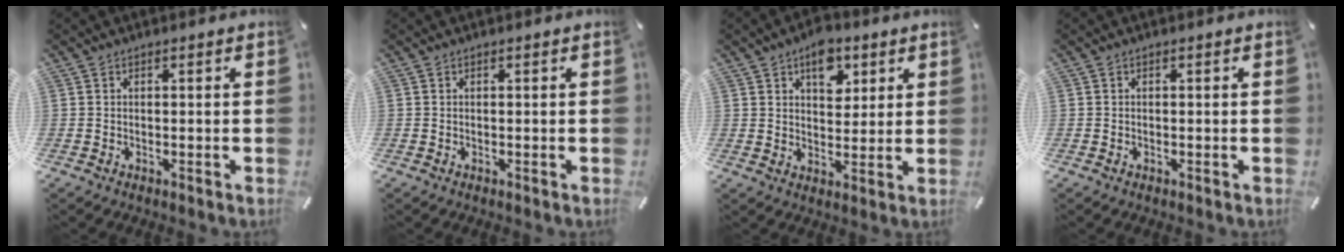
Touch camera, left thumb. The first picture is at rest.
{"total": 0.0}
{"total": 8.8, "force": [4.4, 5.8, 4.9], "torque": [-0.053, -0.014, 0.074]}
{"total": 0.0}